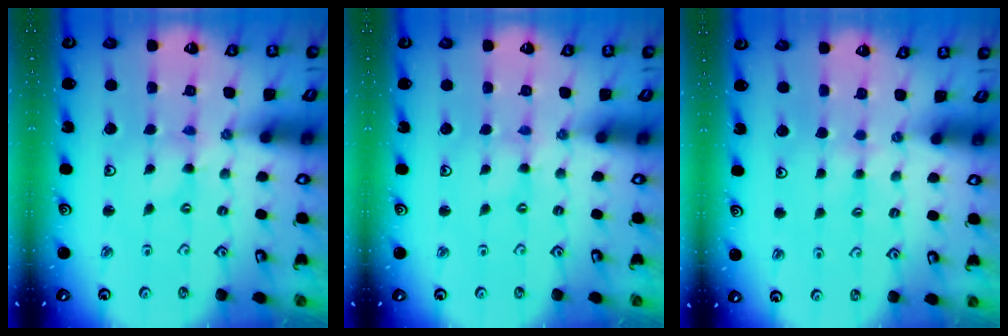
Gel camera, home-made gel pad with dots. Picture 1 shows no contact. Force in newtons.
{"total": 0.0}
{"total": 2.1, "press": 2.1, "slide": 0.4}